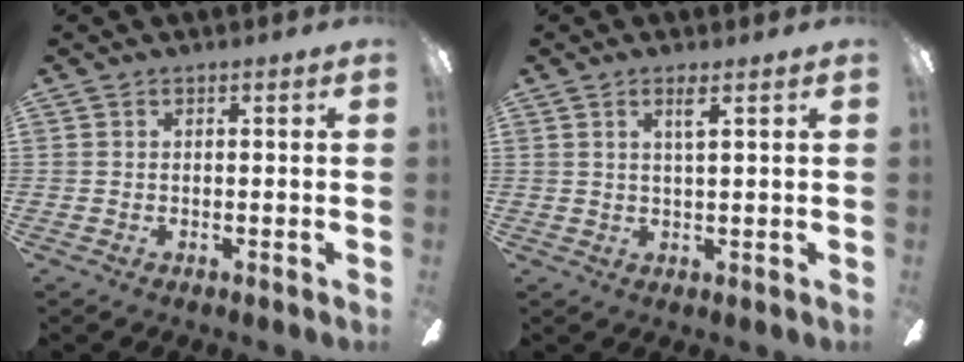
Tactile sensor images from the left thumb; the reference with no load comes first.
{"total": 2.9, "force": [1.7, 0.3, 2.3], "torque": [-0.043, -0.002, 0.025]}